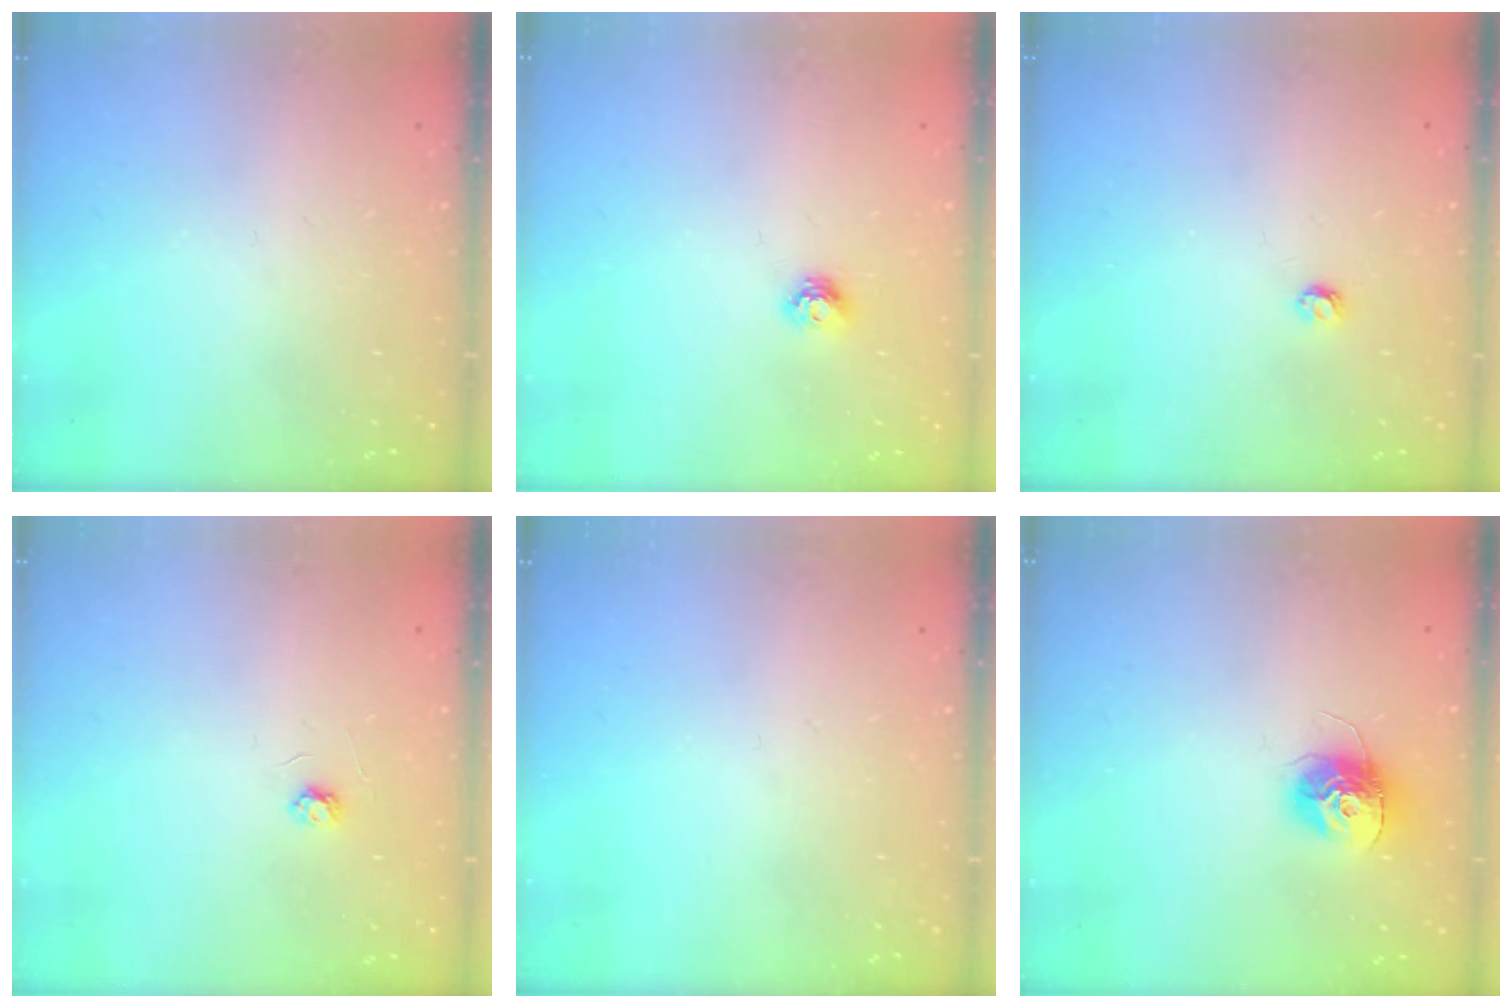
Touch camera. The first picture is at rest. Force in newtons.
{"total": 5.6, "press": 5.5, "slide": 0.7}
{"total": 3.0, "press": 3.0, "slide": 0.4}
{"total": 2.6, "press": 2.6, "slide": 0.3}
{"total": 0.0}
{"total": 12.3, "press": 12.3, "slide": 1.0}